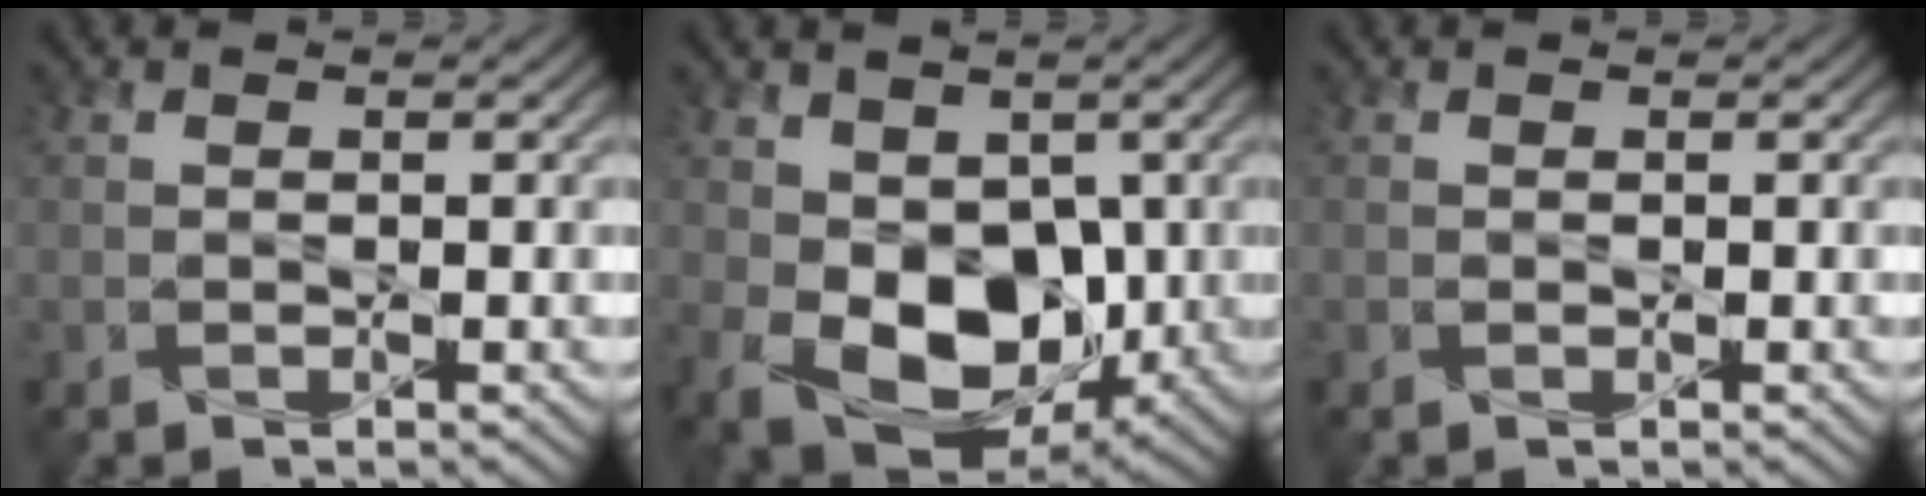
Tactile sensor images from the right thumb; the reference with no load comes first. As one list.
[{"total": 10.7, "force": [-0.7, 7.5, 7.5], "torque": [-0.149, -0.031, -0.009]}, {"total": 0.0}]